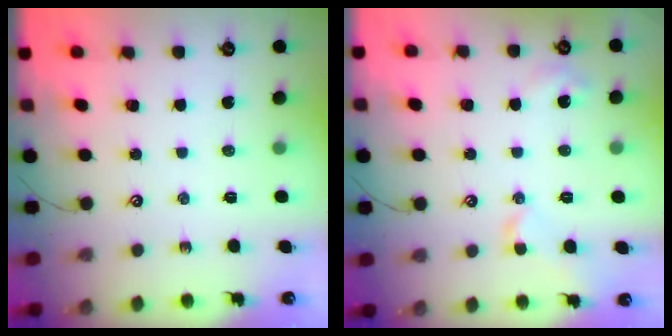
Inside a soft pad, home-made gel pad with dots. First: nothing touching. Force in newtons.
{"total": 2.1, "press": 2.0, "slide": 0.6}